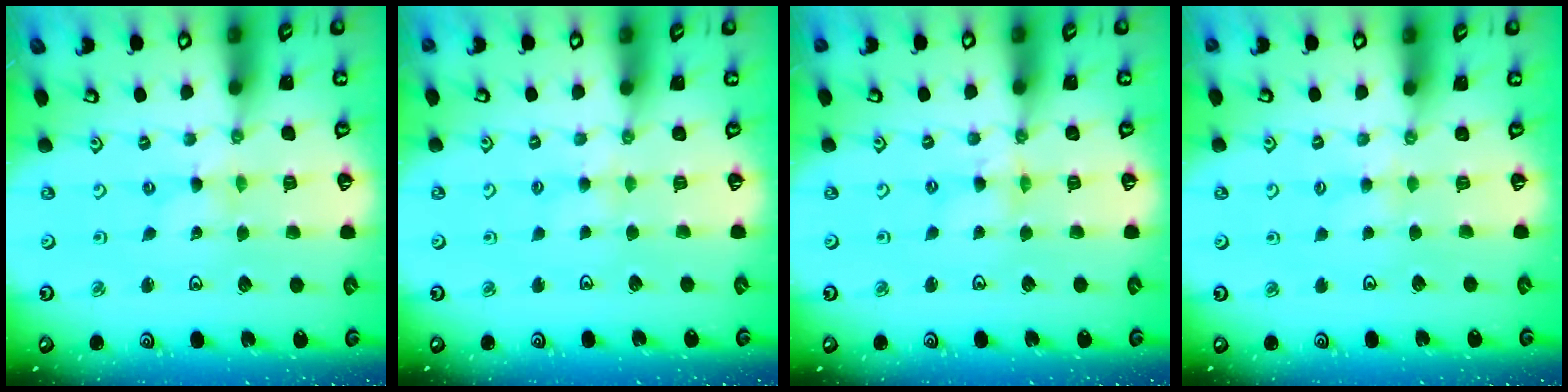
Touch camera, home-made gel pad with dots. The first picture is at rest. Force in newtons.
{"total": 3.1, "press": 3.0, "slide": 0.4}
{"total": 3.4, "press": 3.4, "slide": 0.4}
{"total": 2.4, "press": 2.4, "slide": 0.3}